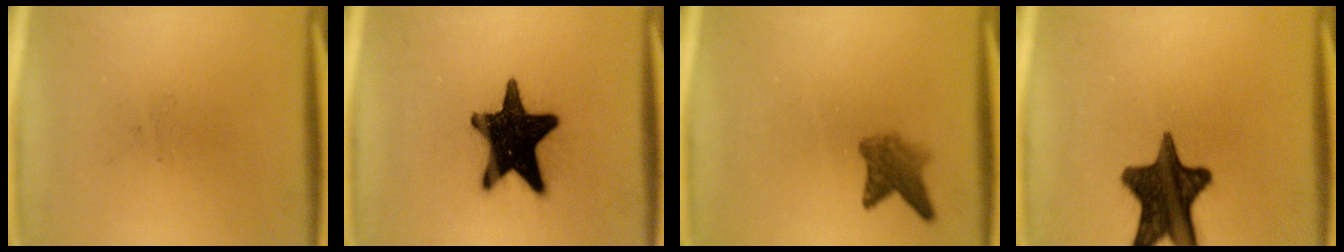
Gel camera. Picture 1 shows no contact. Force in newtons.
{"total": 19.3}
{"total": 3.8}
{"total": 15.1}